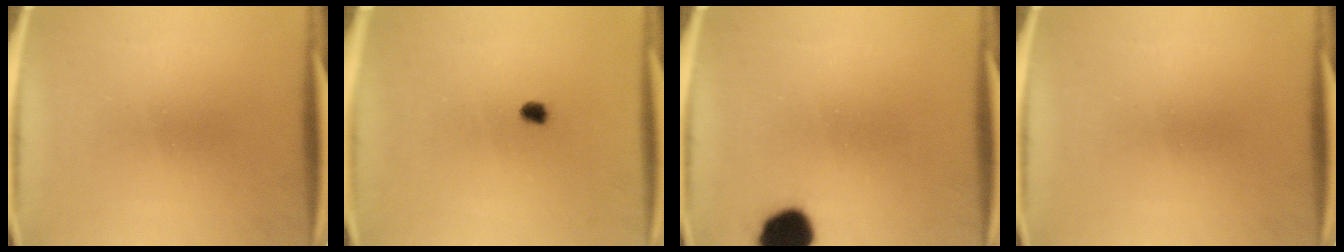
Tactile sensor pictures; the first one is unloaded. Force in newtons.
{"total": 1.7}
{"total": 10.4}
{"total": 0.0}